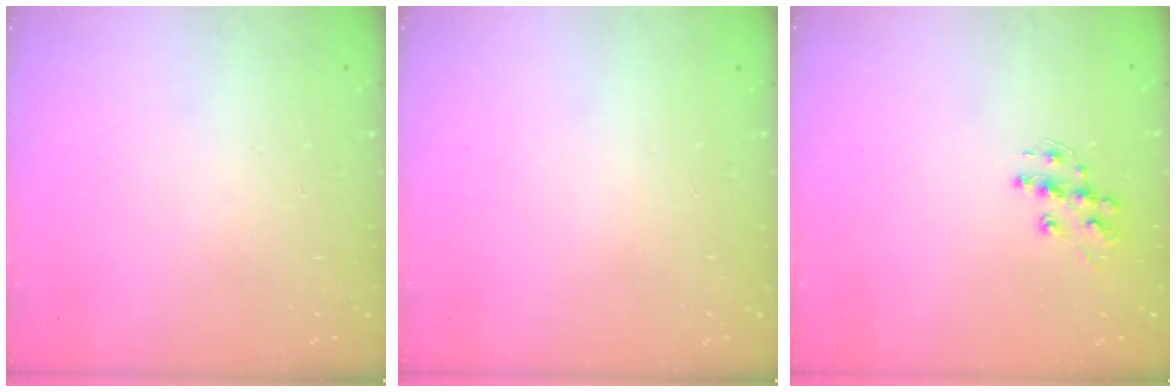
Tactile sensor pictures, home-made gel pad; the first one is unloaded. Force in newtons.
{"total": 0.0}
{"total": 9.8, "press": 9.8, "slide": 0.6}